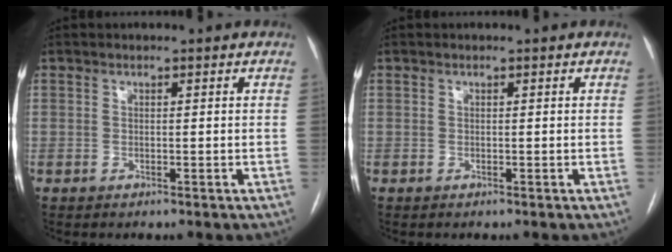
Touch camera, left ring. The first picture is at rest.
{"total": 0.0}